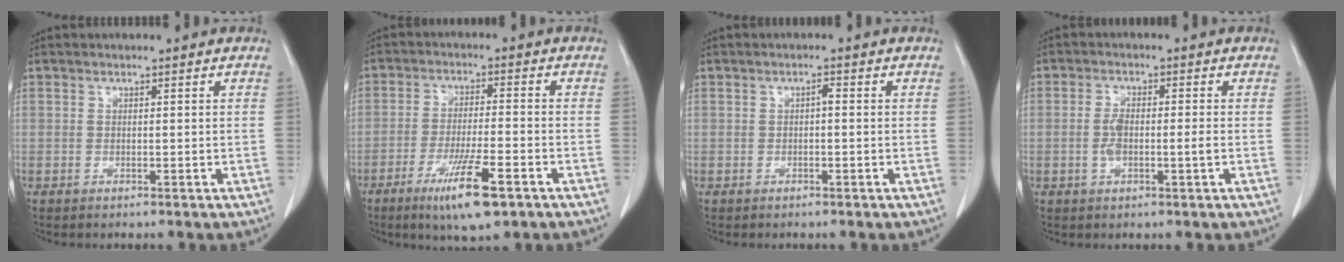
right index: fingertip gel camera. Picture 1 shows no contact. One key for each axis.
{"total": 9.5, "fx": -5.4, "fy": 1.0, "fz": 7.8, "tx": -0.140, "ty": -0.021, "tz": -0.089}
{"total": 0.9, "fx": -0.1, "fy": 0.2, "fz": 0.9, "tx": -0.016, "ty": 0.002, "tz": -0.002}
{"total": 4.0, "fx": -0.7, "fy": 1.0, "fz": 3.9, "tx": -0.083, "ty": 0.006, "tz": -0.011}